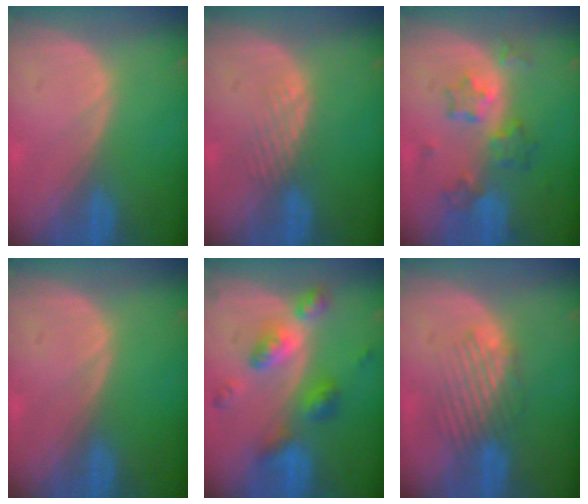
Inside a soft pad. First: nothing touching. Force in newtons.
{"total": 2.2, "press": 2.2, "slide": 0.2}
{"total": 7.0, "press": 6.2, "slide": 3.2}
{"total": 0.0}
{"total": 7.5, "press": 7.5, "slide": 0.6}
{"total": 5.1, "press": 4.7, "slide": 1.8}